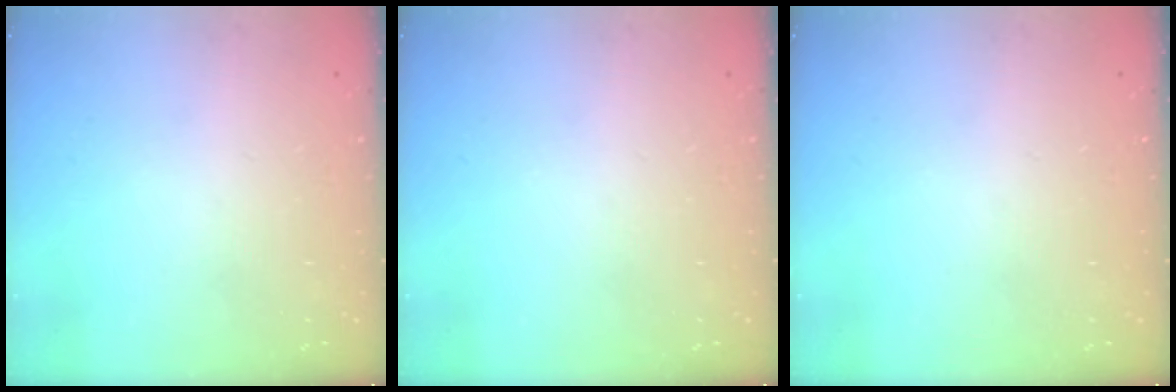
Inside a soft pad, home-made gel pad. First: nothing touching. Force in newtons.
{"total": 0.0}
{"total": 0.0}